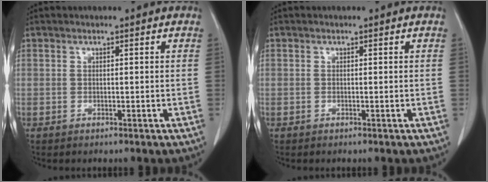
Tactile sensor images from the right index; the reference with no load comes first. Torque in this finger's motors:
{"motor_torque": [-0.10, 0.08, -0.06, 0.00]}